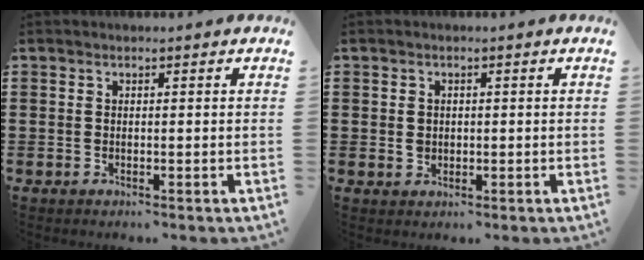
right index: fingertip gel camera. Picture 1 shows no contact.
{"total": 1.6, "force": [0.1, 1.4, 0.7], "torque": [-0.017, 0.008, 0.001]}